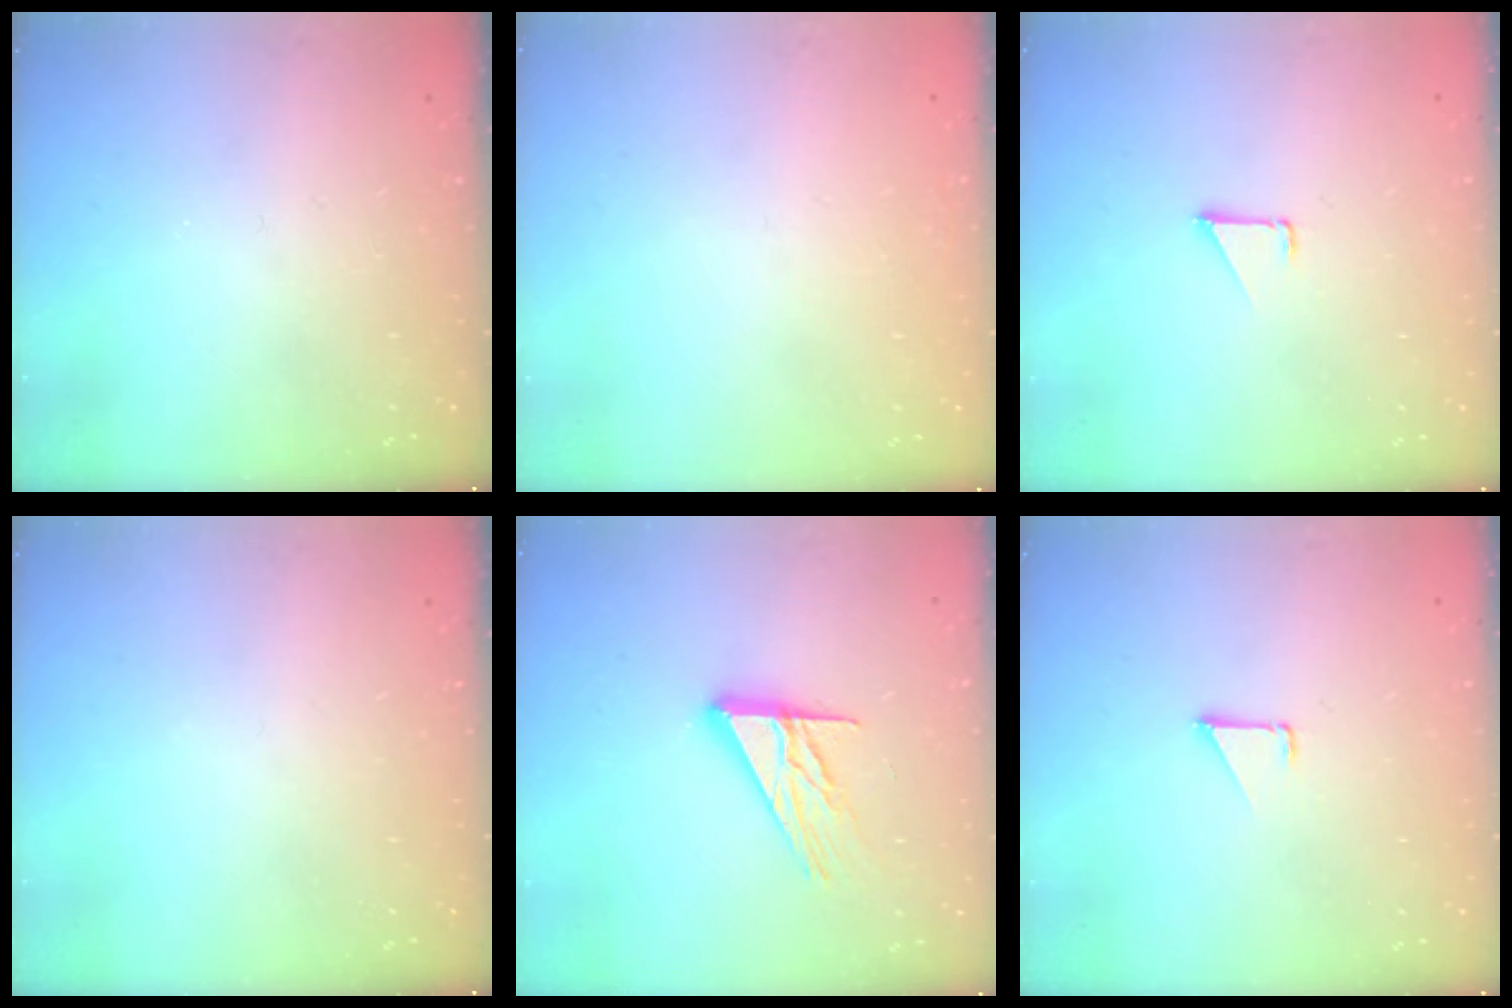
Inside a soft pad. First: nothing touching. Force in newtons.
{"total": 0.8, "press": 0.8, "slide": 0.1}
{"total": 1.0, "press": 1.0, "slide": 0.1}
{"total": 0.0}
{"total": 12.7, "press": 12.6, "slide": 1.1}
{"total": 1.0, "press": 1.0, "slide": 0.1}